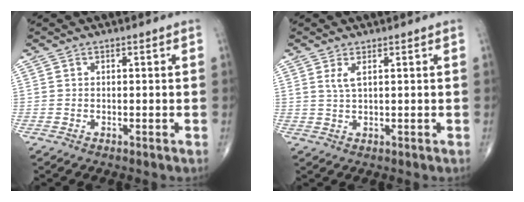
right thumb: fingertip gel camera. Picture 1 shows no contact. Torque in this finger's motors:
{"motor_torque": [-0.01, -0.05, 0.32, 0.19, 0.02]}